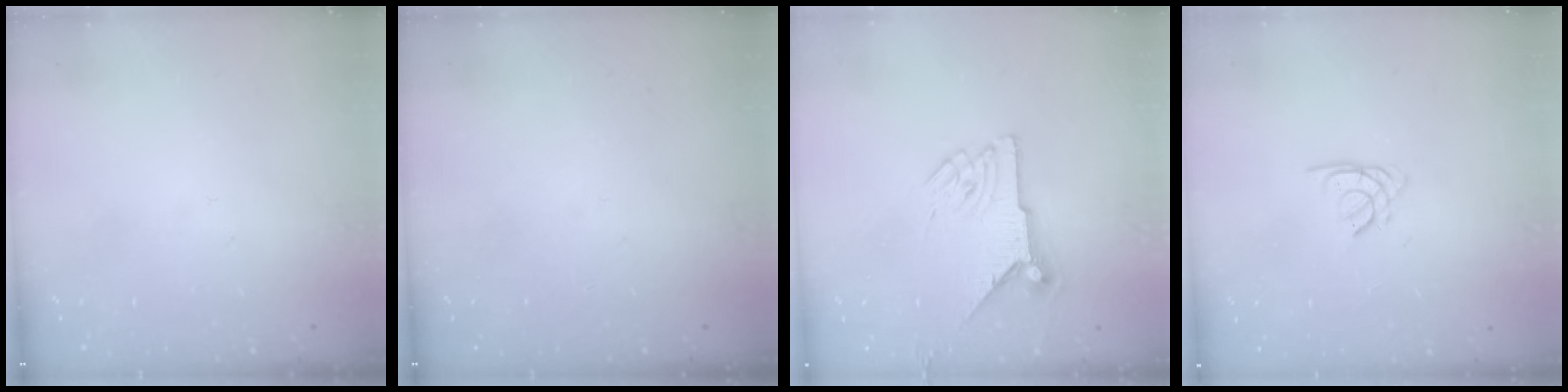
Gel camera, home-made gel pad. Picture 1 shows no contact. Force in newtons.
{"total": 0.0}
{"total": 9.5, "press": 9.5, "slide": 0.5}
{"total": 1.4, "press": 1.4, "slide": 0.3}